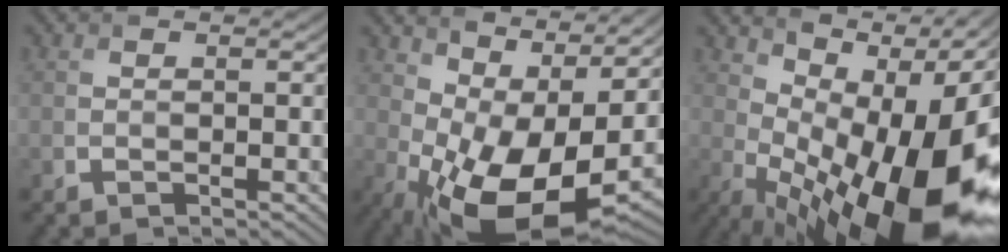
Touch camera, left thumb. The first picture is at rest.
{"total": 13.4, "force": [1.2, 6.6, 11.6], "torque": [-0.197, -0.010, 0.040]}
{"total": 17.4, "force": [-0.3, 6.3, 16.2], "torque": [-0.225, 0.001, -0.002]}